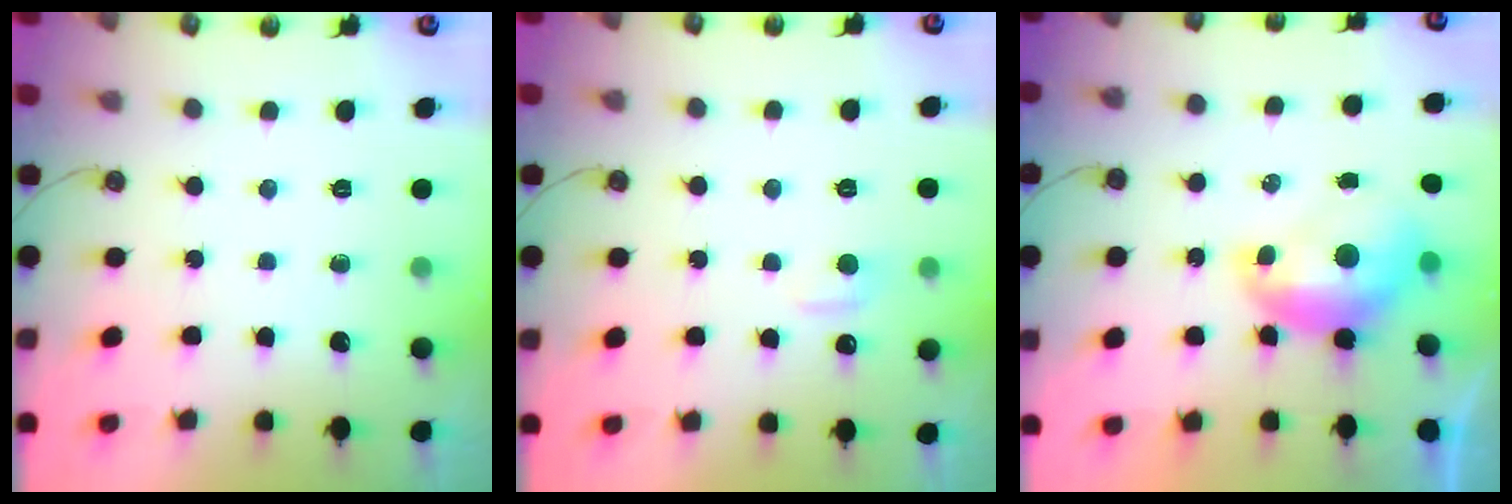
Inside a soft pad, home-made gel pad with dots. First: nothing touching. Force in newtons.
{"total": 0.9, "press": 0.7, "slide": 0.6}
{"total": 2.5, "press": 2.4, "slide": 0.7}